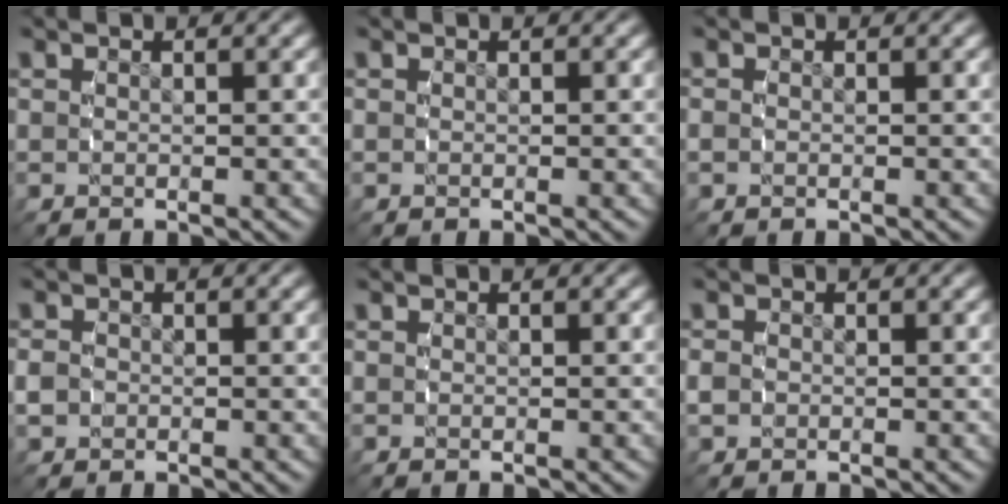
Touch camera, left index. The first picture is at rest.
{"total": 0.0}
{"total": 1.2, "force": [-0.5, 1.0, 0.3], "torque": [-0.012, -0.004, -0.007]}
{"total": 1.9, "force": [-0.8, 1.6, 0.4], "torque": [-0.017, -0.001, -0.014]}
{"total": 0.0}
{"total": 1.6, "force": [-0.7, 1.3, 0.4], "torque": [-0.016, -0.002, -0.012]}